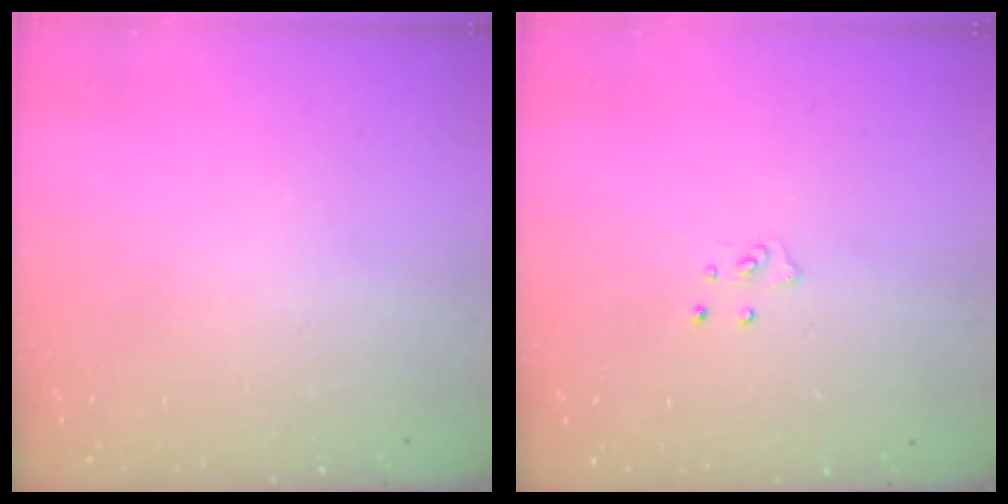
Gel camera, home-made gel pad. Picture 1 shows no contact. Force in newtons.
{"total": 4.1, "press": 4.1, "slide": 0.4}